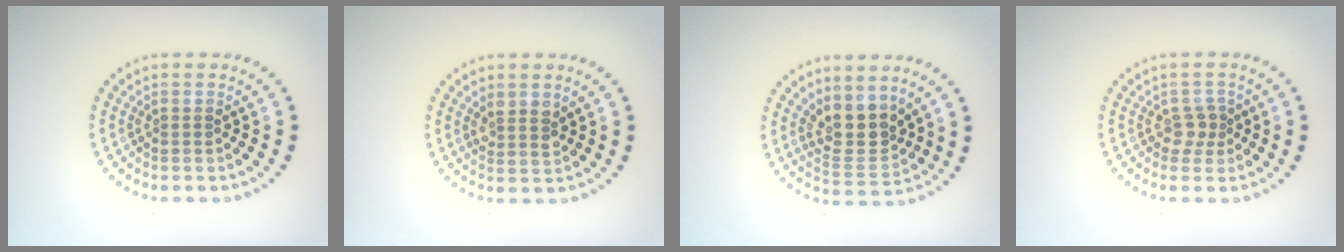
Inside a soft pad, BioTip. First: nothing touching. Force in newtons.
{"total": 1.7, "press": 1.5, "slide": 0.8}
{"total": 3.8, "press": 3.4, "slide": 1.8}
{"total": 1.6, "press": 1.3, "slide": 1.0}